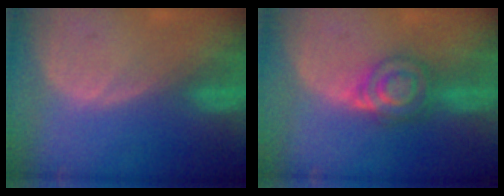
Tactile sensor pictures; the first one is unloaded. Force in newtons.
{"total": 6.6, "press": 5.6, "slide": 3.4}